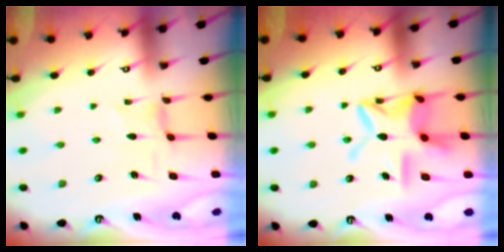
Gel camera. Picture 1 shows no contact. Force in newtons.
{"total": 16.5, "press": 16.4, "slide": 1.6}